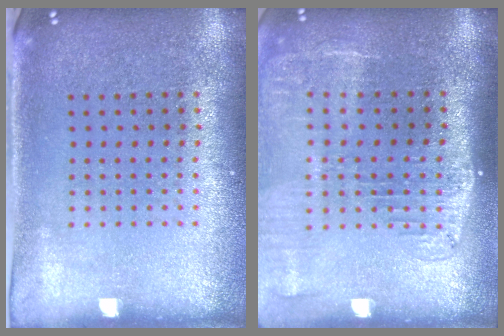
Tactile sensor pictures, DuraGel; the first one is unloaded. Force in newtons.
{"total": 2.1, "press": 1.7, "slide": 1.2}